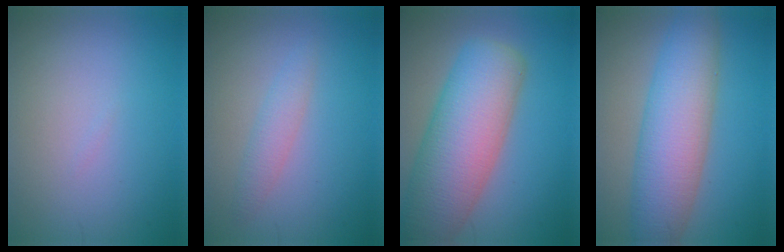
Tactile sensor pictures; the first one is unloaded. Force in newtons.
{"total": 1.8, "press": 1.8, "slide": 0.0}
{"total": 10.6, "press": 10.6, "slide": 0.6}
{"total": 8.3, "press": 8.3, "slide": 0.5}